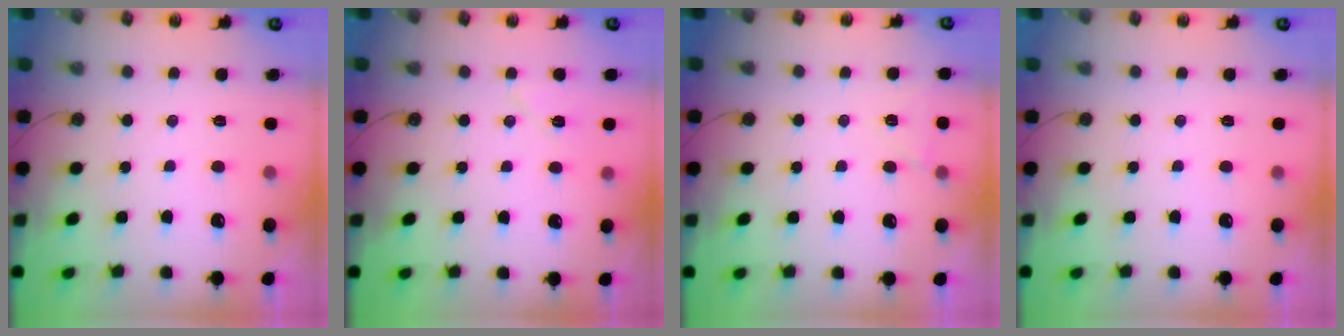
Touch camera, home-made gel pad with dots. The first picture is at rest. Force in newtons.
{"total": 6.8, "press": 5.3, "slide": 4.3}
{"total": 4.5, "press": 4.5, "slide": 0.2}
{"total": 0.0}